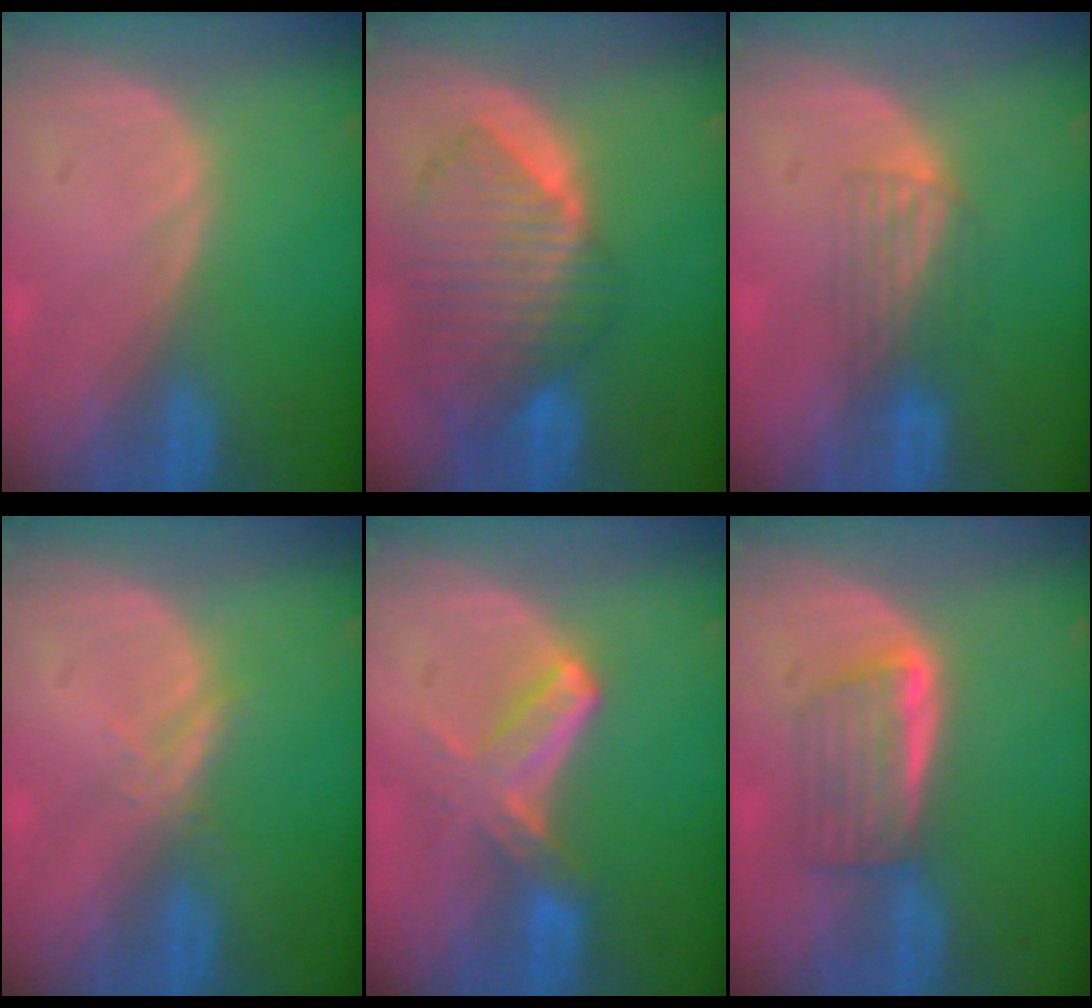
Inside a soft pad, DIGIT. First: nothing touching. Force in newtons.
{"total": 10.4, "press": 9.0, "slide": 5.1}
{"total": 3.7, "press": 3.5, "slide": 1.1}
{"total": 1.7, "press": 1.7, "slide": 0.1}
{"total": 5.7, "press": 5.5, "slide": 1.4}
{"total": 5.8, "press": 5.2, "slide": 2.6}